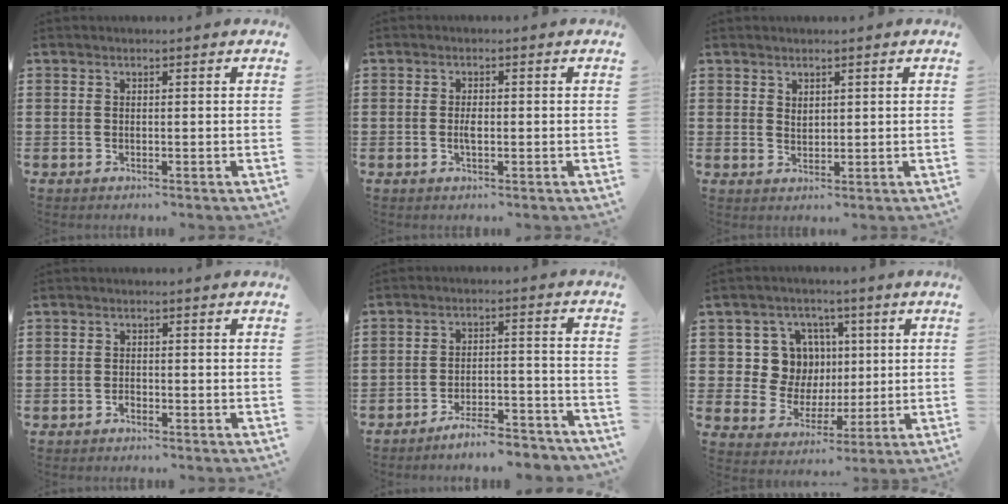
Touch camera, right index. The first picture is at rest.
{"total": 2.1, "force": [-0.3, 0.8, 1.9], "torque": [-0.043, -0.002, -0.008]}
{"total": 1.5, "force": [1.3, 0.6, 0.2], "torque": [-0.005, 0.001, 0.026]}
{"total": 0.8, "force": [-0.7, 0.4, 0.0], "torque": [0.001, 0.001, -0.014]}
{"total": 5.7, "force": [-5.4, 0.1, 1.9], "torque": [-0.029, 0.004, -0.103]}
{"total": 9.3, "force": [2.1, 8.6, 3.0], "torque": [-0.078, 0.005, 0.046]}